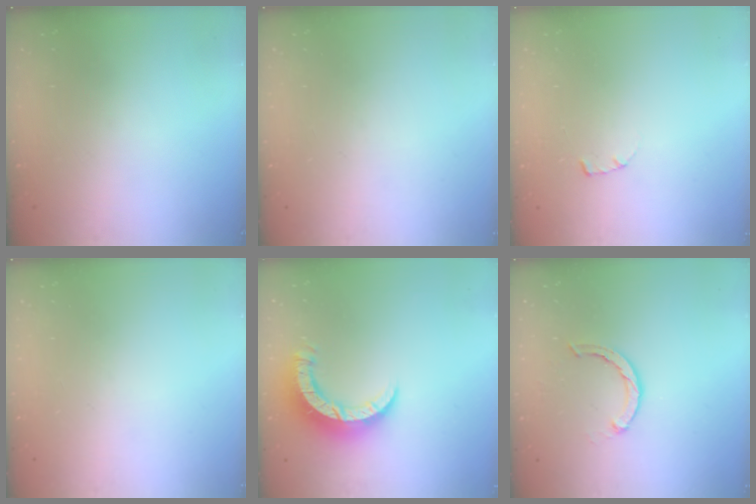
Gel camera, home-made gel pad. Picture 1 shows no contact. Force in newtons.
{"total": 0.0}
{"total": 1.7, "press": 1.7, "slide": 0.2}
{"total": 0.0}
{"total": 9.6, "press": 9.5, "slide": 1.2}
{"total": 2.3, "press": 2.3, "slide": 0.3}